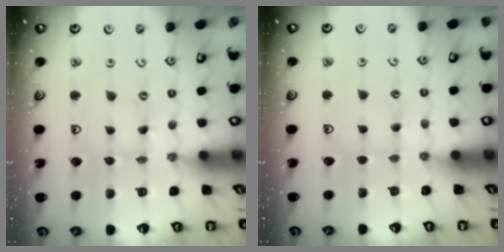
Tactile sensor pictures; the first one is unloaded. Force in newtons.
{"total": 0.8, "press": 0.8, "slide": 0.3}